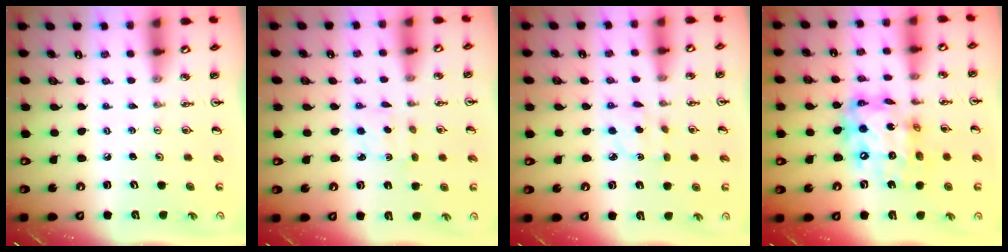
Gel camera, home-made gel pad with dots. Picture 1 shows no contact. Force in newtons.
{"total": 1.8, "press": 1.7, "slide": 0.7}
{"total": 2.2, "press": 2.2, "slide": 0.2}
{"total": 16.6, "press": 16.6, "slide": 1.6}